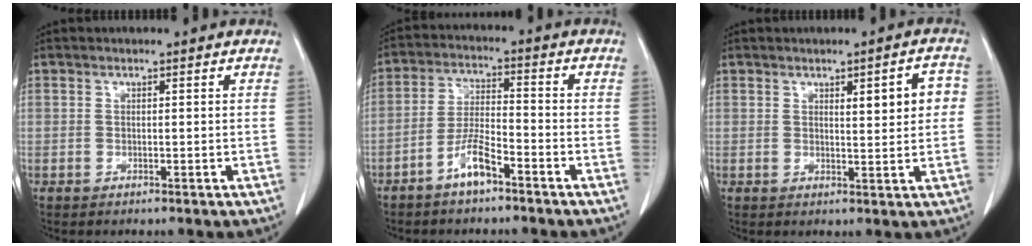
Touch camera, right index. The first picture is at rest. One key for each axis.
{"total": 6.0, "fx": -4.0, "fy": 1.2, "fz": 4.3, "tx": -0.095, "ty": 0.005, "tz": -0.074}
{"total": 5.1, "fx": 1.2, "fy": 1.2, "fz": 4.8, "tx": -0.064, "ty": 0.009, "tz": 0.018}